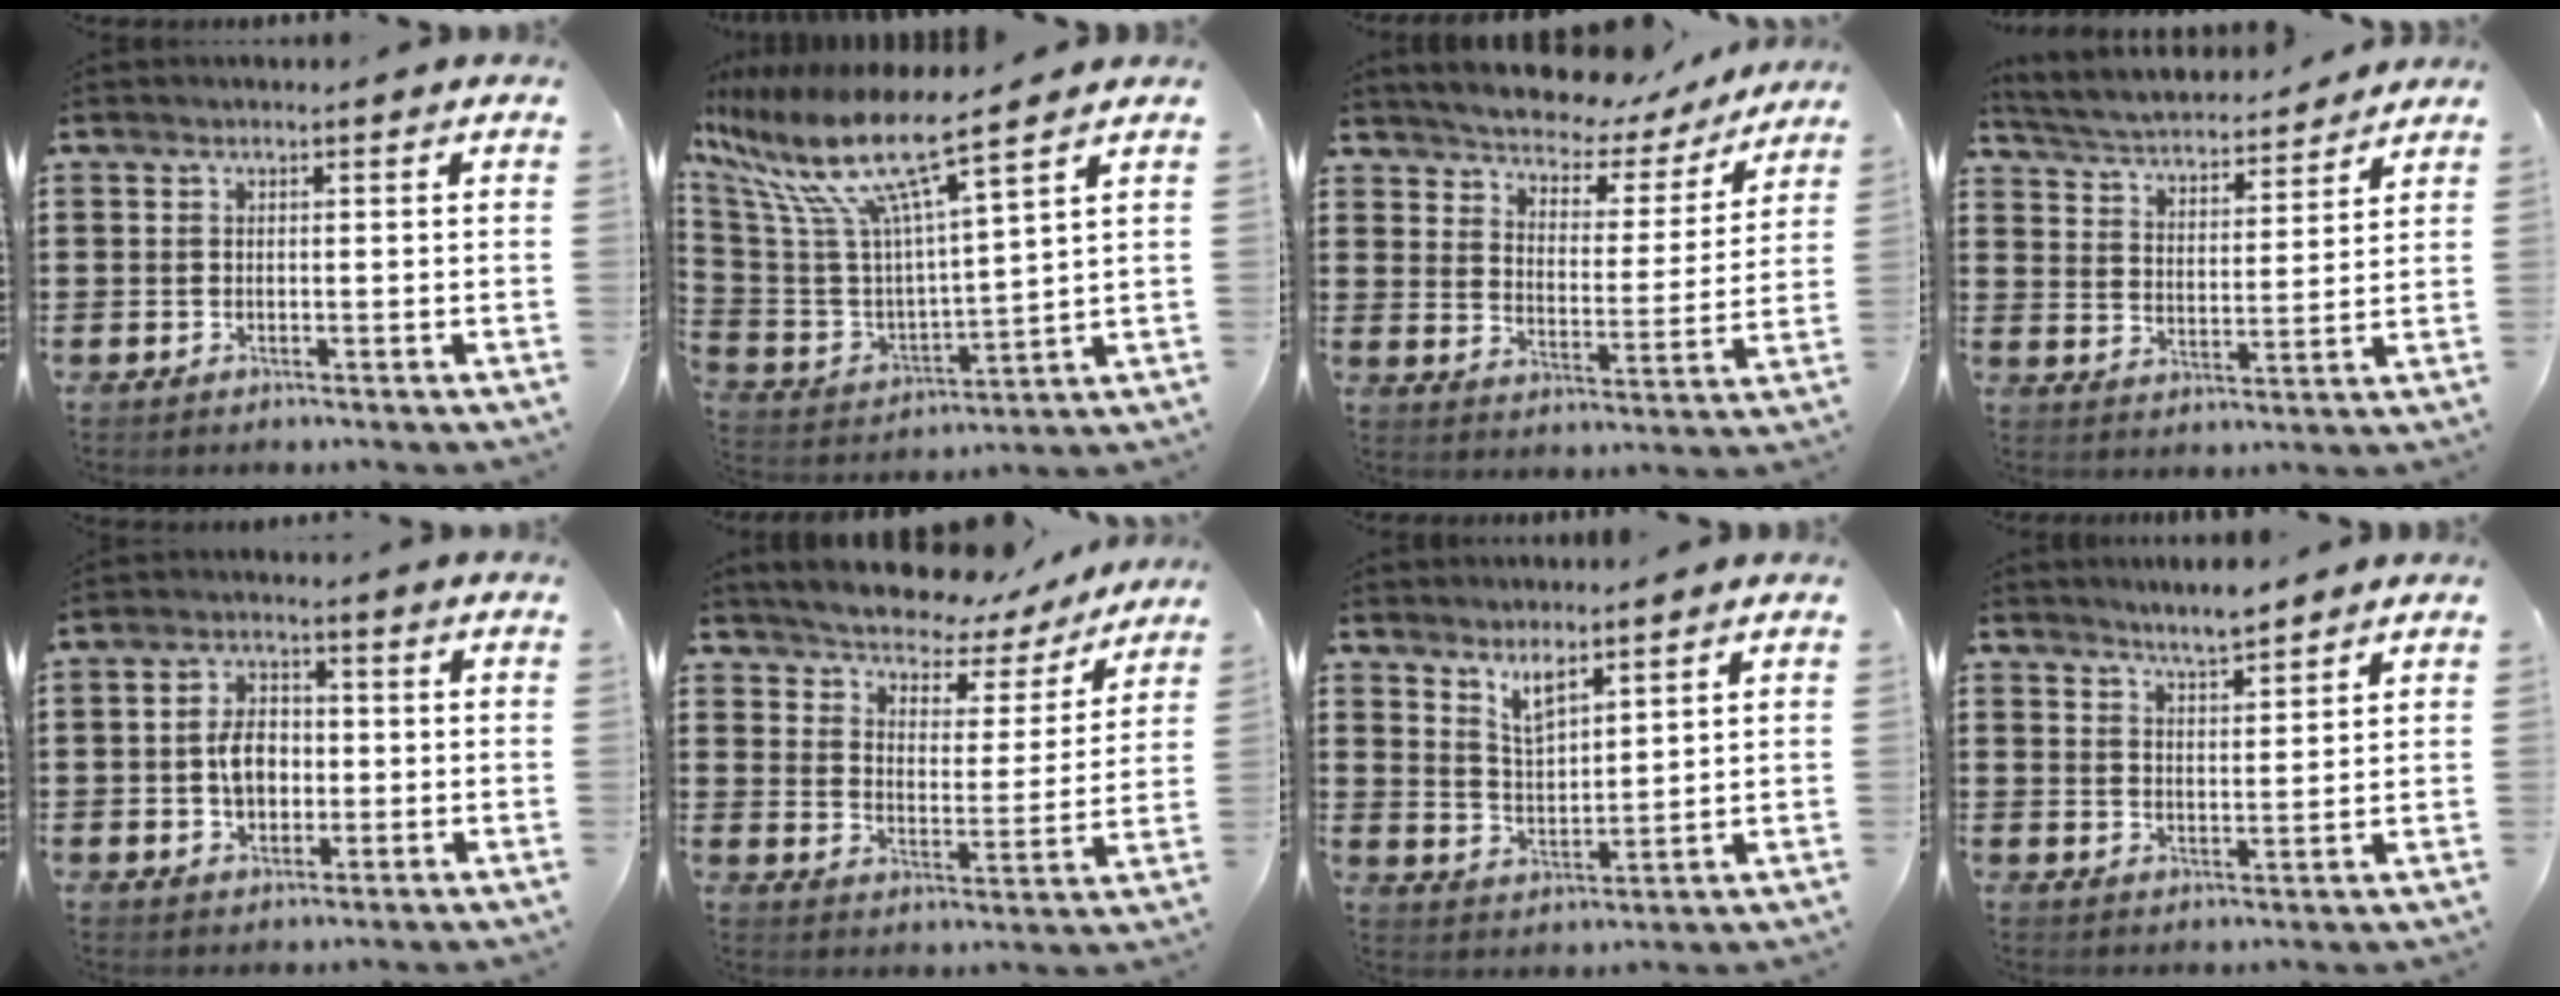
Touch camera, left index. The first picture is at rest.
{"total": 12.4, "force": [8.5, 1.9, 8.9], "torque": [-0.205, -0.052, 0.139]}
{"total": 4.8, "force": [4.6, 0.8, 0.8], "torque": [-0.043, -0.039, 0.073]}
{"total": 4.0, "force": [3.9, 0.1, 0.7], "torque": [-0.038, -0.031, 0.061]}
{"total": 5.4, "force": [-0.5, 3.8, 3.8], "torque": [-0.077, 0.008, -0.016]}
{"total": 5.1, "force": [4.9, 0.9, 1.1], "torque": [-0.050, -0.039, 0.079]}
{"total": 4.5, "force": [3.8, 1.2, 2.2], "torque": [-0.055, -0.006, 0.069]}
{"total": 4.1, "force": [4.0, 0.1, 1.0], "torque": [-0.029, -0.008, 0.073]}